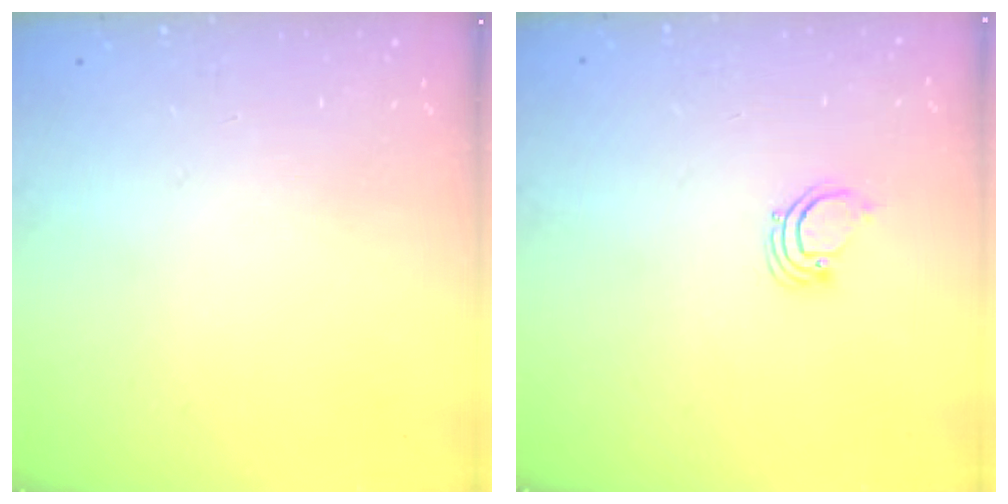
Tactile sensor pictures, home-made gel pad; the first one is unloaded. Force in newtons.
{"total": 2.2, "press": 2.2, "slide": 0.2}